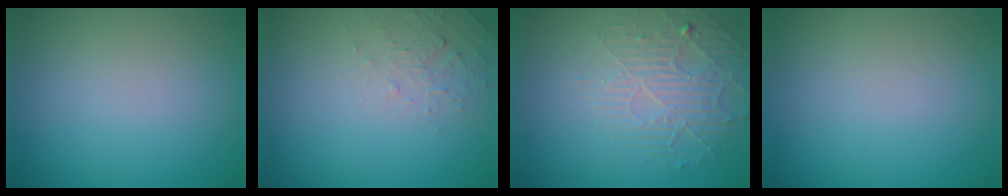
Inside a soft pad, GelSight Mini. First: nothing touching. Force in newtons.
{"total": 1.7, "press": 1.7, "slide": 0.2}
{"total": 2.6, "press": 2.0, "slide": 1.7}
{"total": 0.0}